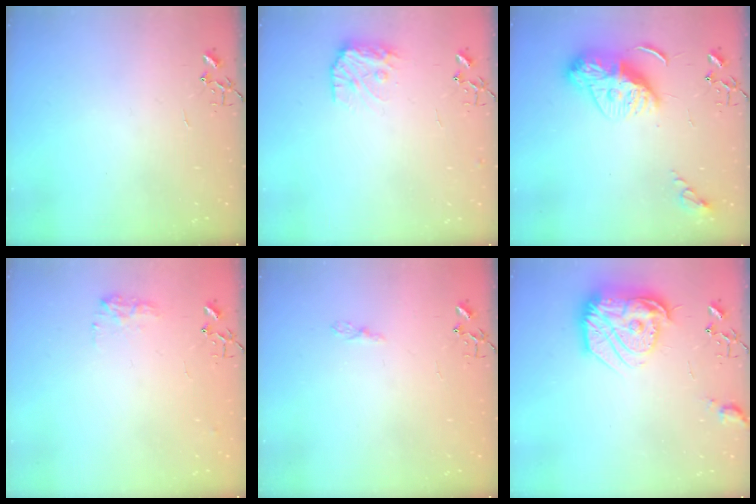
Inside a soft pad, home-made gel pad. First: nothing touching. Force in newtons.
{"total": 10.4, "press": 10.4, "slide": 0.6}
{"total": 11.5, "press": 11.4, "slide": 1.1}
{"total": 8.5, "press": 8.4, "slide": 0.3}
{"total": 3.9, "press": 3.9, "slide": 0.5}
{"total": 22.3, "press": 22.2, "slide": 1.9}